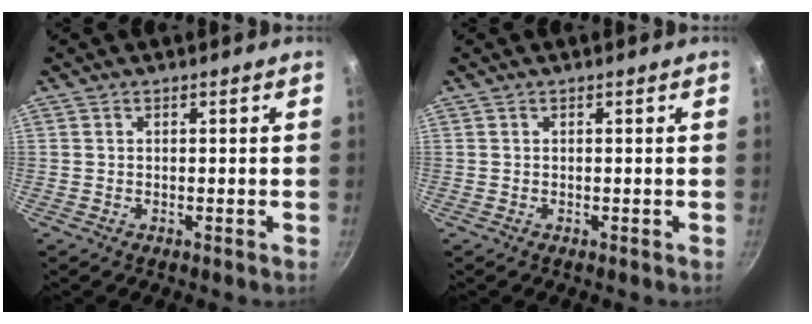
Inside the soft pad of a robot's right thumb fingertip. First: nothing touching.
{"total": 0.0}